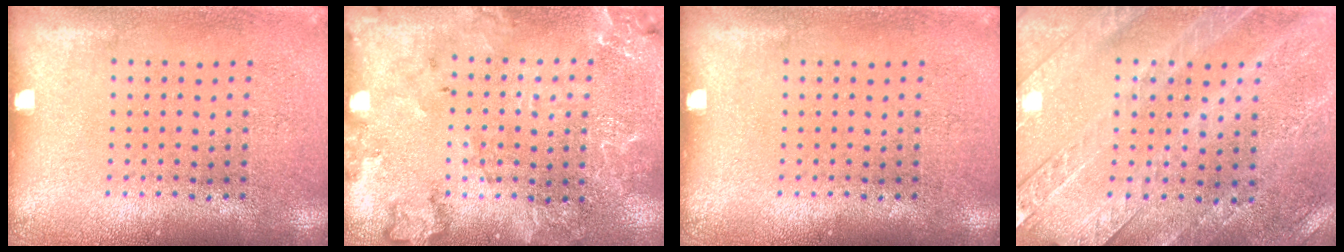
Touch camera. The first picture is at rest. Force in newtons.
{"total": 2.0, "press": 1.9, "slide": 0.4}
{"total": 0.0}
{"total": 3.0, "press": 2.7, "slide": 1.4}